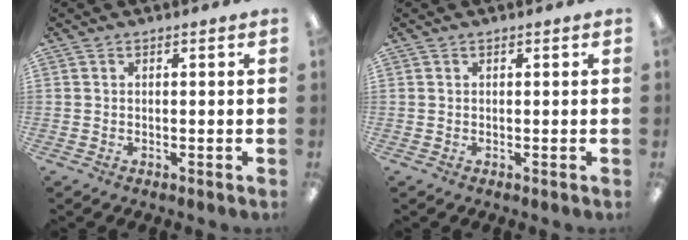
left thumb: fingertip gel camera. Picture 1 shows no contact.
{"total": 0.0}